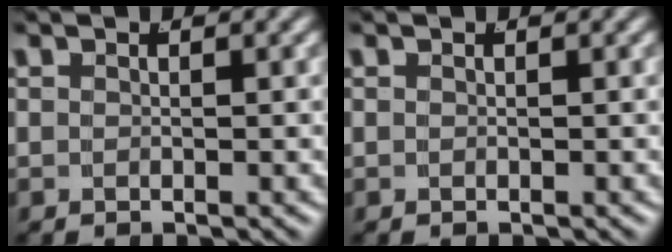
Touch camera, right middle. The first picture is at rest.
{"total": 0.0}